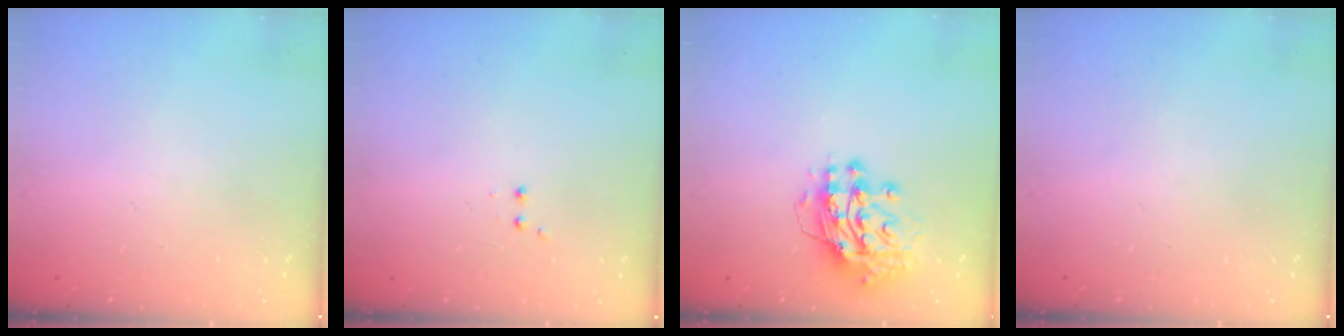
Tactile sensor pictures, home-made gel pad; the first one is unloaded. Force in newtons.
{"total": 2.0, "press": 1.8, "slide": 0.9}
{"total": 12.9, "press": 12.8, "slide": 1.2}
{"total": 0.0}